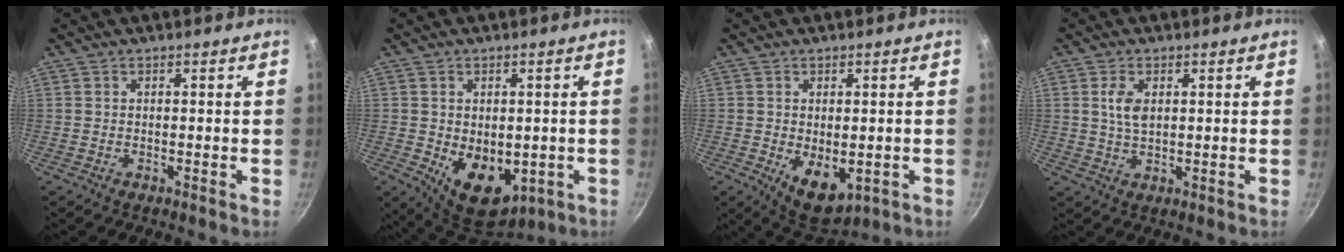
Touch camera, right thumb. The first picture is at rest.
{"total": 11.7, "force": [-2.2, 8.0, 8.3], "torque": [-0.092, -0.018, -0.008]}
{"total": 7.8, "force": [-1.4, 4.7, 6.1], "torque": [-0.074, -0.013, -0.003]}
{"total": 4.5, "force": [1.2, 2.5, 3.6], "torque": [-0.065, -0.002, 0.024]}